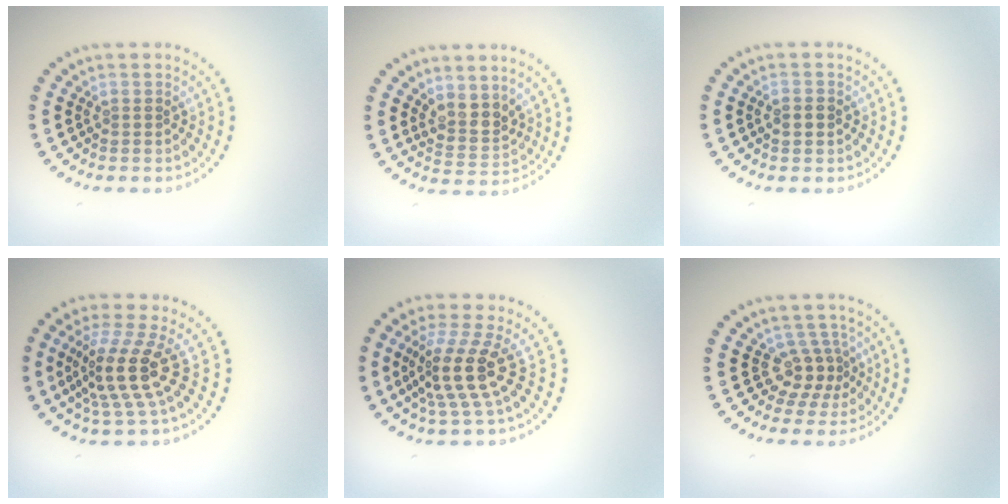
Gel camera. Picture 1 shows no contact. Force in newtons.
{"total": 2.6, "press": 2.1, "slide": 1.5}
{"total": 1.8, "press": 1.8, "slide": 0.0}
{"total": 4.7, "press": 3.6, "slide": 3.1}
{"total": 4.5, "press": 3.4, "slide": 3.0}
{"total": 2.9, "press": 2.1, "slide": 2.0}